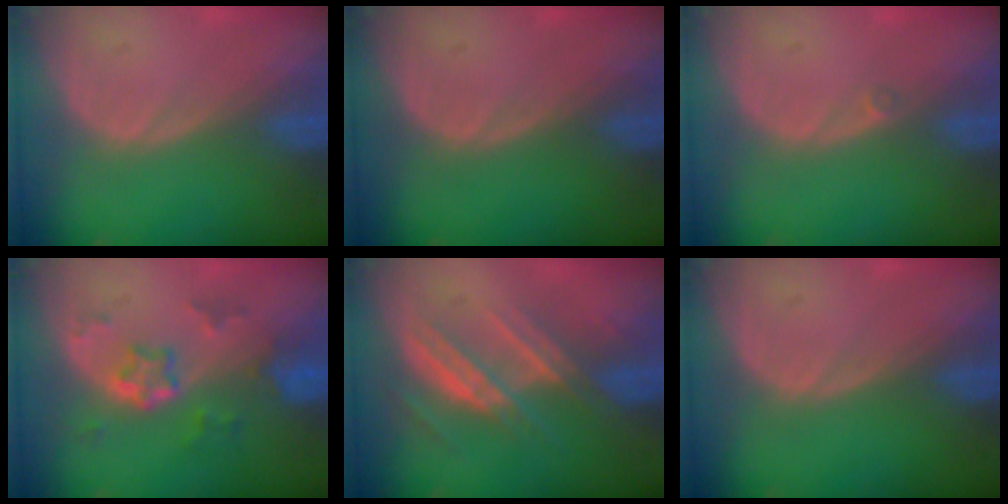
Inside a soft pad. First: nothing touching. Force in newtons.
{"total": 0.0}
{"total": 0.6, "press": 0.5, "slide": 0.3}
{"total": 5.8, "press": 5.2, "slide": 2.5}
{"total": 7.4, "press": 6.7, "slide": 3.1}
{"total": 0.0}